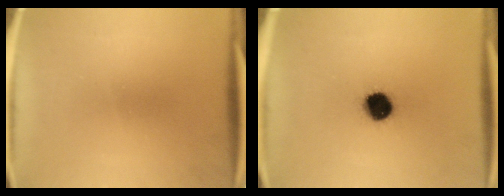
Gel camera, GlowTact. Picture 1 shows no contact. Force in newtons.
{"total": 9.5}